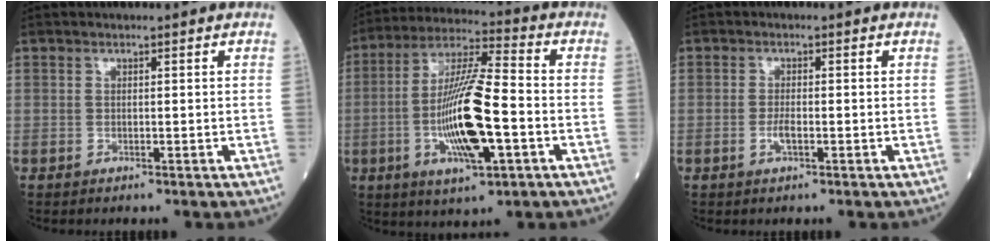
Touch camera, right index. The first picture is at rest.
{"total": 15.3, "force": [-3.4, 2.6, 14.7], "torque": [-0.283, -0.002, -0.061]}
{"total": 1.9, "force": [-0.7, 0.4, 1.7], "torque": [-0.036, -0.001, -0.015]}